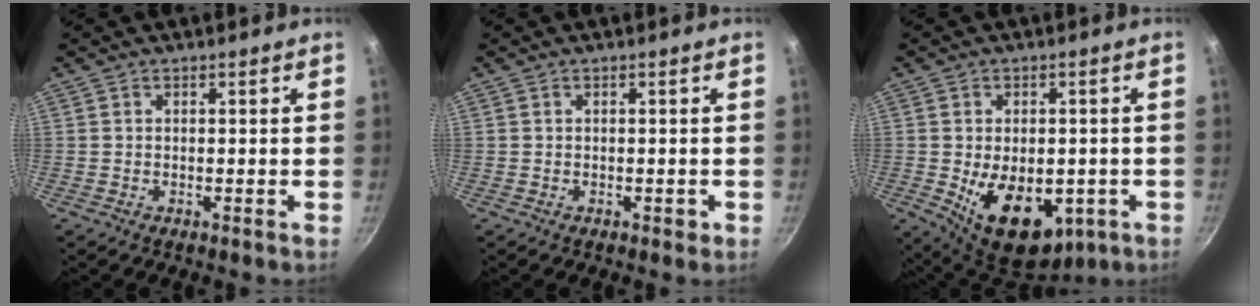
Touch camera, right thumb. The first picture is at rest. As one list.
[{"total": 1.0, "force": [-0.3, 0.7, 0.6], "torque": [-0.003, 0.004, -0.003]}, {"total": 15.7, "force": [-3.9, 9.8, 11.6], "torque": [-0.140, -0.009, -0.034]}]